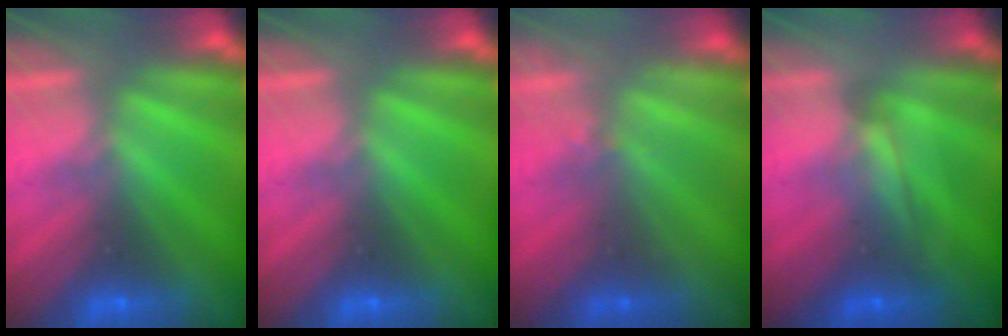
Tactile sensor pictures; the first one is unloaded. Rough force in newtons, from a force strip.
{"total": 0.0}
{"total": 2.3}
{"total": 1.6}